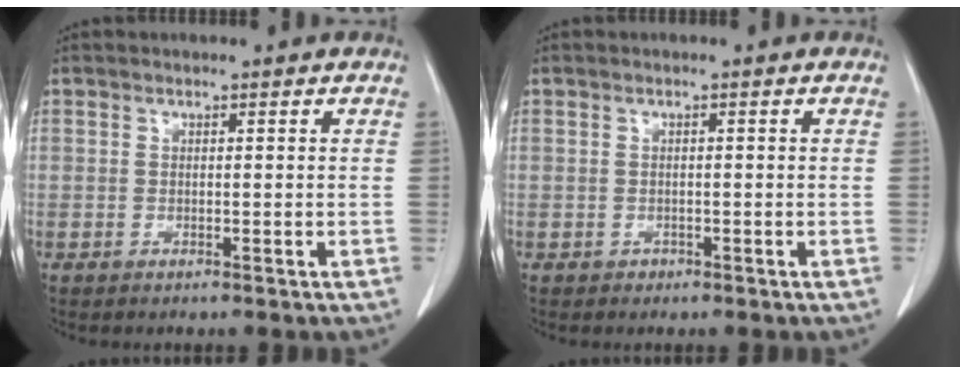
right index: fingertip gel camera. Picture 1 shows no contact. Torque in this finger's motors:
{"motor_torque": [-0.09, -0.07, 0.01, -0.01]}